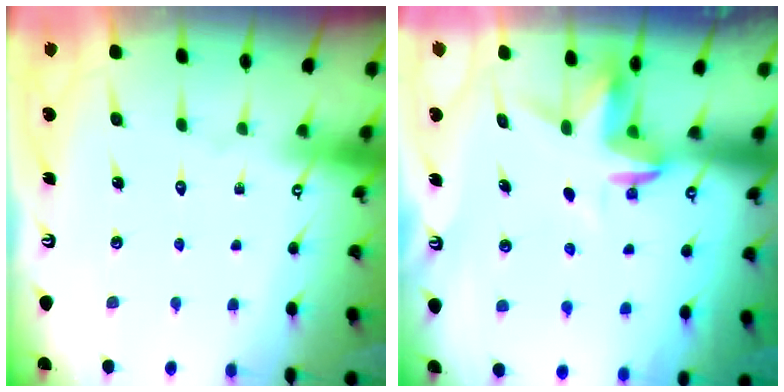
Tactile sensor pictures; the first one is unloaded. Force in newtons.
{"total": 3.4, "press": 3.4, "slide": 0.2}